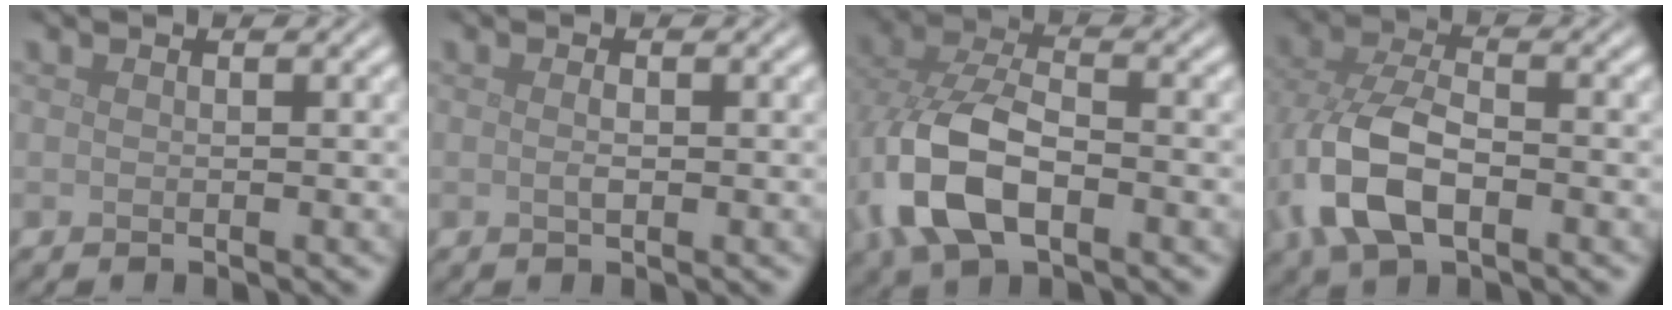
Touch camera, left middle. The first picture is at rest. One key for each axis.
{"total": 0.9, "fx": 0.0, "fy": 0.4, "fz": 0.9, "tx": -0.018, "ty": -0.002, "tz": 0.000}
{"total": 8.5, "fx": -2.7, "fy": 4.8, "fz": 6.5, "tx": -0.156, "ty": -0.004, "tz": -0.060}
{"total": 7.6, "fx": -2.4, "fy": 4.3, "fz": 5.9, "tx": -0.141, "ty": -0.003, "tz": -0.054}